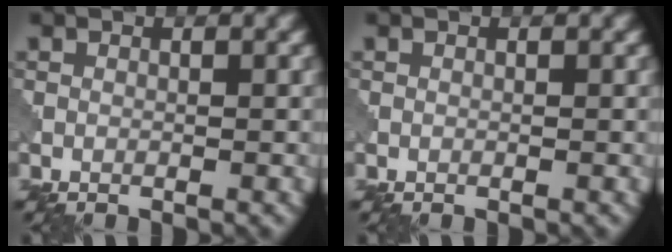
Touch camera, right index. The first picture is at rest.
{"total": 0.0}